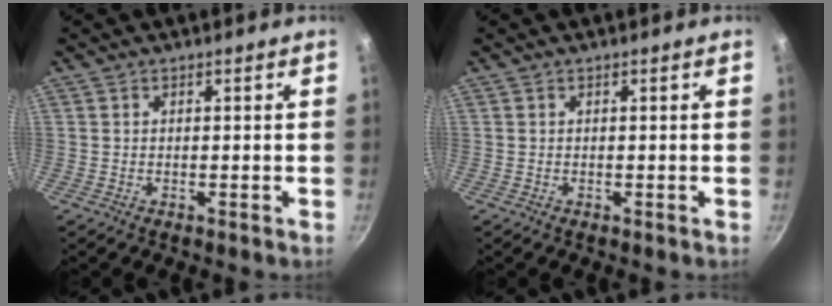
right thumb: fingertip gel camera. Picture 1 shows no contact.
{"total": 0.0}